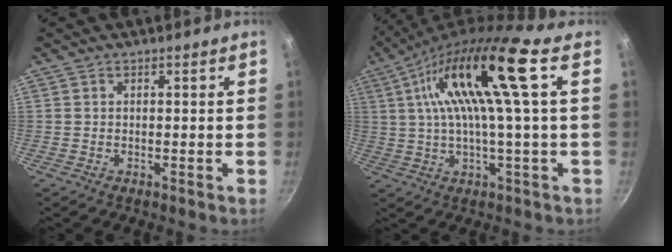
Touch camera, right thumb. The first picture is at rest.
{"total": 16.3, "force": [4.6, 1.5, 15.6], "torque": [-0.279, 0.000, 0.081]}